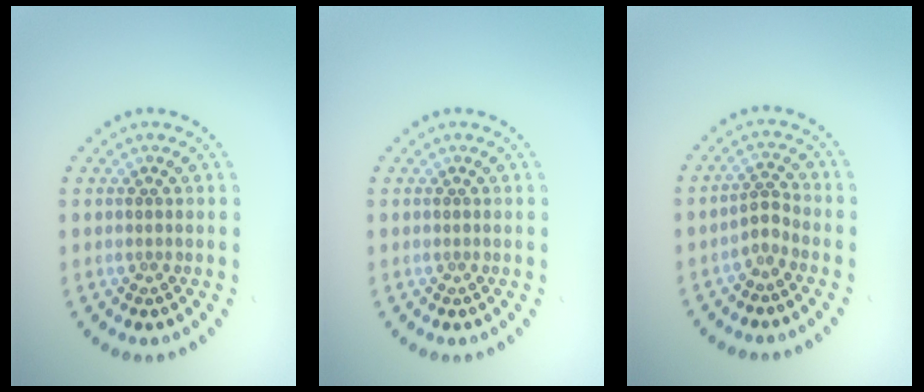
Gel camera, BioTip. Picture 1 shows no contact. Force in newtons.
{"total": 0.0}
{"total": 1.5, "press": 1.0, "slide": 1.1}